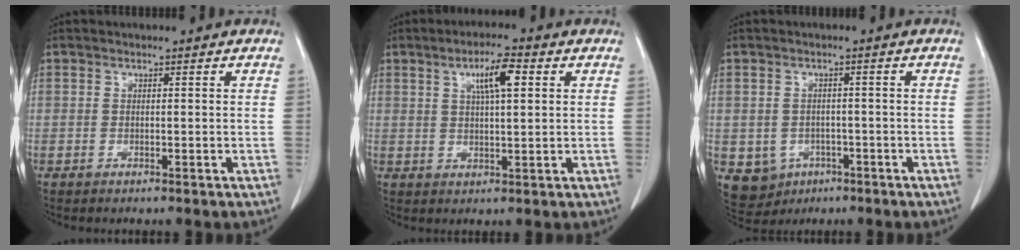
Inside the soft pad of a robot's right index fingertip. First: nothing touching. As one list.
[{"total": 6.1, "force": [2.3, 1.0, 5.6], "torque": [-0.098, 0.008, 0.040]}, {"total": 6.6, "force": [-2.8, 5.8, 1.5], "torque": [-0.030, 0.005, -0.030]}]